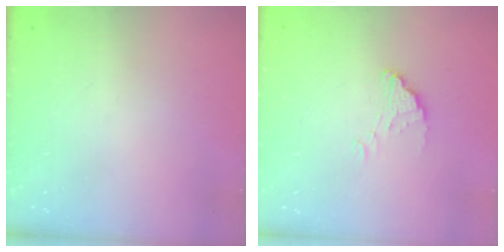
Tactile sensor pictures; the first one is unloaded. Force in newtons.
{"total": 1.9, "press": 1.9, "slide": 0.0}